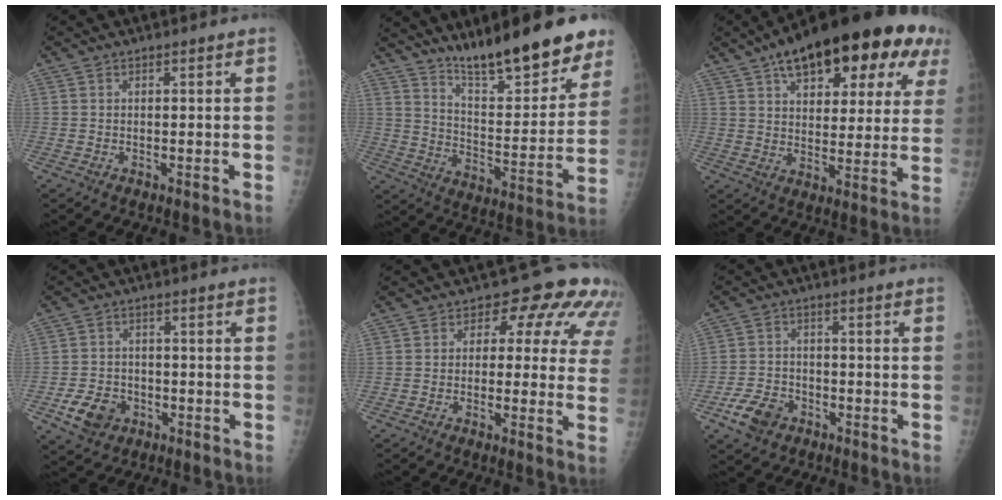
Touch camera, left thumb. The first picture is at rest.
{"total": 20.5, "force": [15.5, 5.1, 12.5], "torque": [-0.142, -0.097, 0.247]}
{"total": 25.7, "force": [13.5, 11.5, 18.6], "torque": [-0.240, 0.004, 0.191]}
{"total": 7.0, "force": [-3.2, 5.4, 3.2], "torque": [-0.043, 0.017, -0.049]}
{"total": 11.9, "force": [4.5, 7.2, 8.4], "torque": [-0.046, 0.002, 0.035]}
{"total": 6.9, "force": [-4.0, 4.7, 3.2], "torque": [-0.050, 0.020, -0.069]}